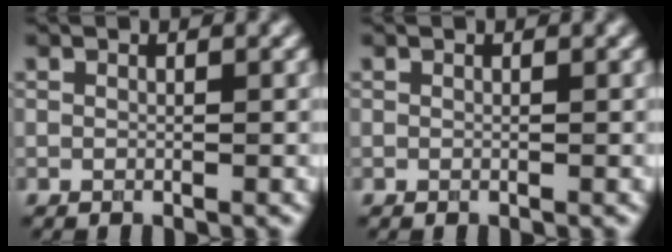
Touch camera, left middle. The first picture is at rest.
{"total": 0.0}